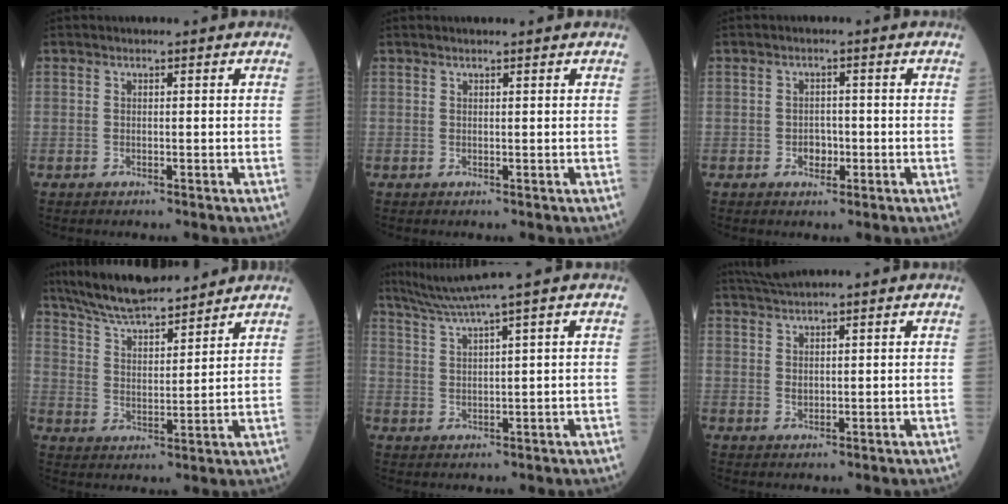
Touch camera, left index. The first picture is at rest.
{"total": 1.6, "force": [1.5, -0.1, 0.7], "torque": [-0.008, 0.014, 0.024]}
{"total": 2.1, "force": [-0.7, 1.5, 1.2], "torque": [-0.015, 0.005, -0.008]}
{"total": 12.9, "force": [11.6, 1.9, 5.3], "torque": [-0.098, 0.017, 0.205]}
{"total": 4.9, "force": [3.9, -2.2, 2.1], "torque": [-0.051, 0.000, 0.083]}
{"total": 2.8, "force": [2.5, 0.0, 1.3], "torque": [-0.030, 0.006, 0.057]}